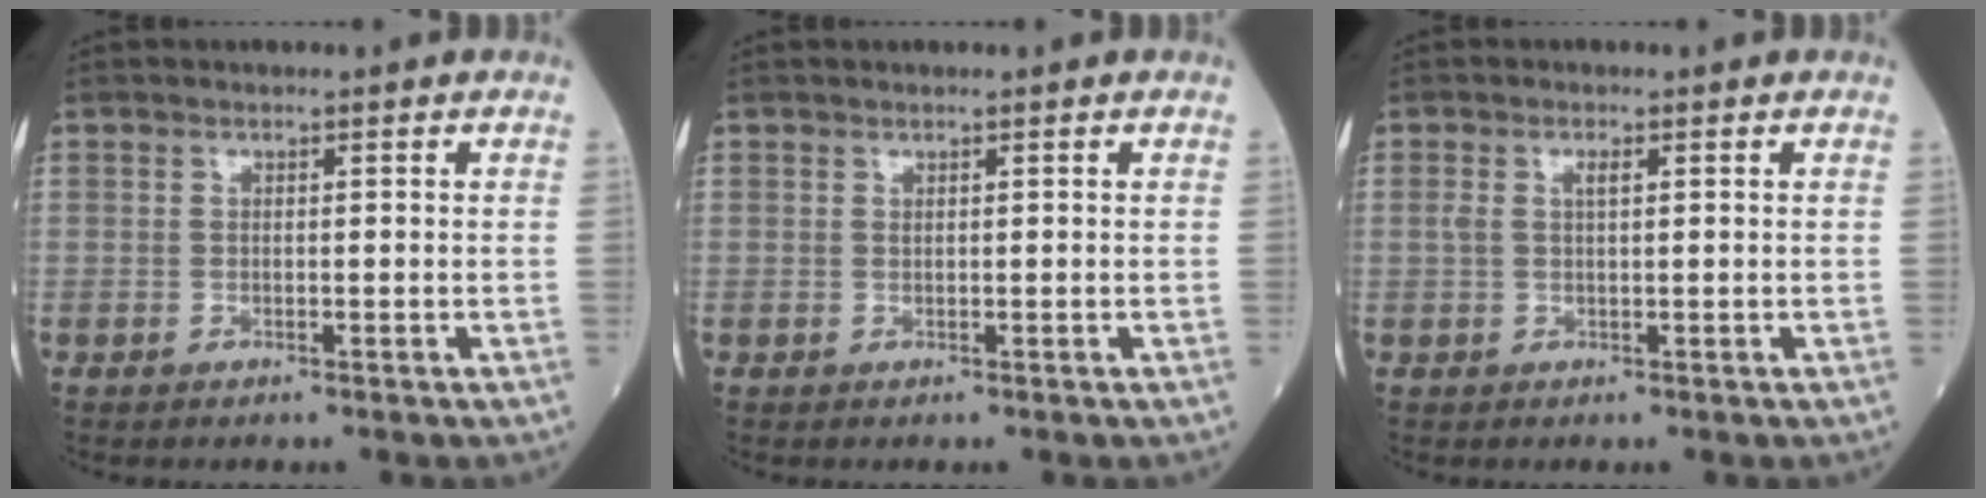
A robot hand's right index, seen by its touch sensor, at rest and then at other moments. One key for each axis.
{"total": 0.0}
{"total": 1.8, "fx": 0.6, "fy": 0.6, "fz": 1.6, "tx": -0.037, "ty": 0.010, "tz": 0.013}